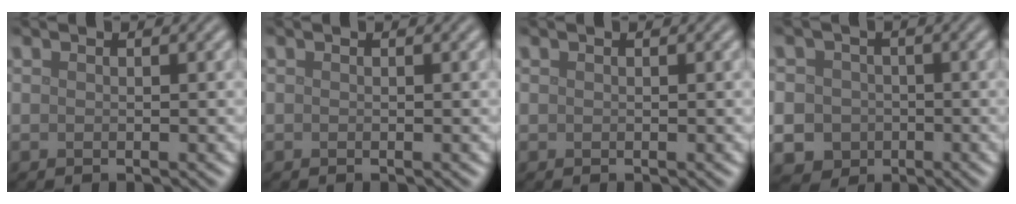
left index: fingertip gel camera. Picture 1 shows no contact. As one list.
[{"total": 0.0}, {"total": 0.0}, {"total": 8.6, "force": [-1.7, 8.1, 2.2], "torque": [-0.046, -0.005, -0.060]}]